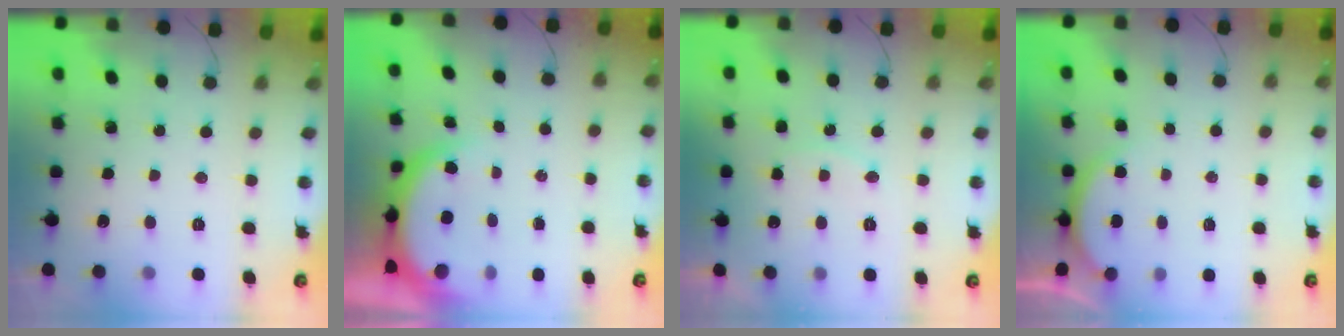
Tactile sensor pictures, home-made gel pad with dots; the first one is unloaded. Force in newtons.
{"total": 5.2, "press": 5.1, "slide": 0.9}
{"total": 7.0, "press": 7.0, "slide": 0.2}
{"total": 3.0, "press": 2.9, "slide": 0.5}